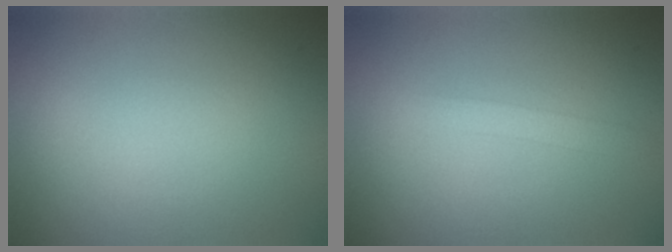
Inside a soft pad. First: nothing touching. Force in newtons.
{"total": 1.3, "press": 1.3, "slide": 0.0}